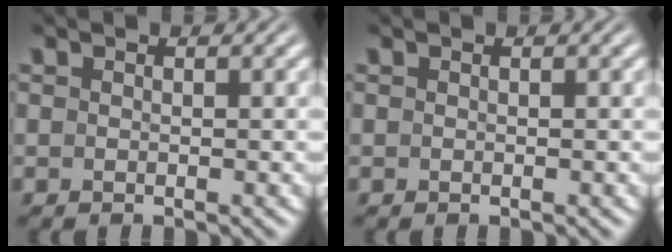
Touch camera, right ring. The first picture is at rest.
{"total": 0.0}